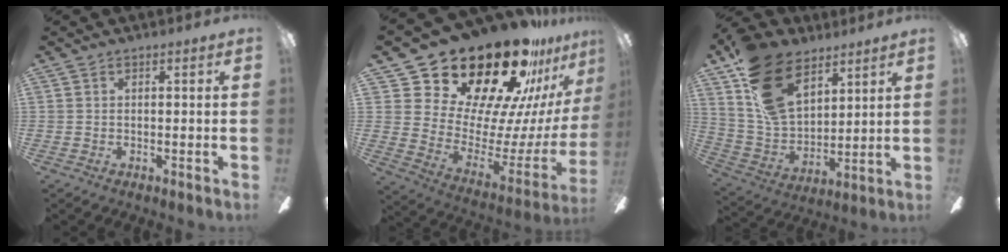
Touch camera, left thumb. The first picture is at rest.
{"total": 30.5, "force": [24.2, 12.4, 13.8], "torque": [-0.208, -0.193, 0.452]}
{"total": 19.3, "force": [11.4, 11.2, 10.9], "torque": [-0.211, -0.047, 0.217]}